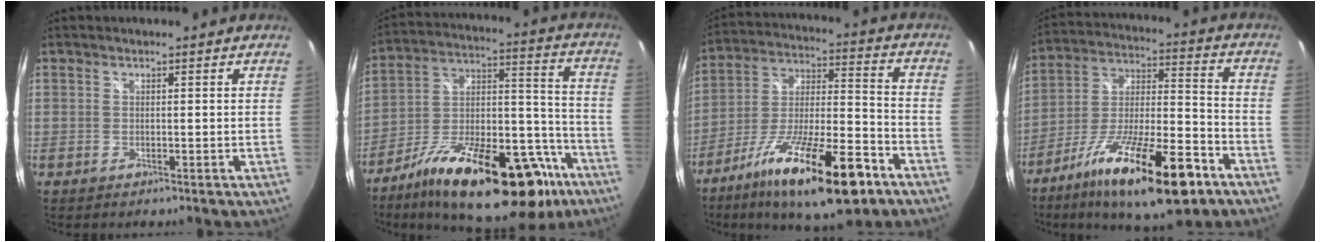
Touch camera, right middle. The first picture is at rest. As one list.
[{"total": 29.5, "force": [-18.2, 11.6, 20.0], "torque": [-0.299, 0.011, -0.268]}, {"total": 22.4, "force": [-13.4, 6.0, 16.9], "torque": [-0.295, -0.029, -0.222]}, {"total": 22.5, "force": [-13.4, 6.1, 17.0], "torque": [-0.295, -0.028, -0.221]}]